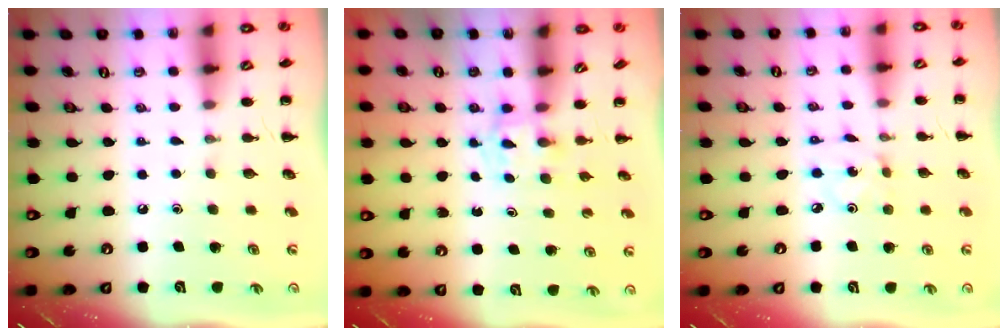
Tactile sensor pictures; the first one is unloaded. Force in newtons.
{"total": 2.4, "press": 2.2, "slide": 1.0}
{"total": 0.8, "press": 0.8, "slide": 0.2}